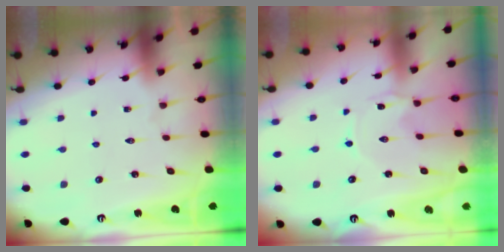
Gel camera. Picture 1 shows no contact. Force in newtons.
{"total": 0.0}